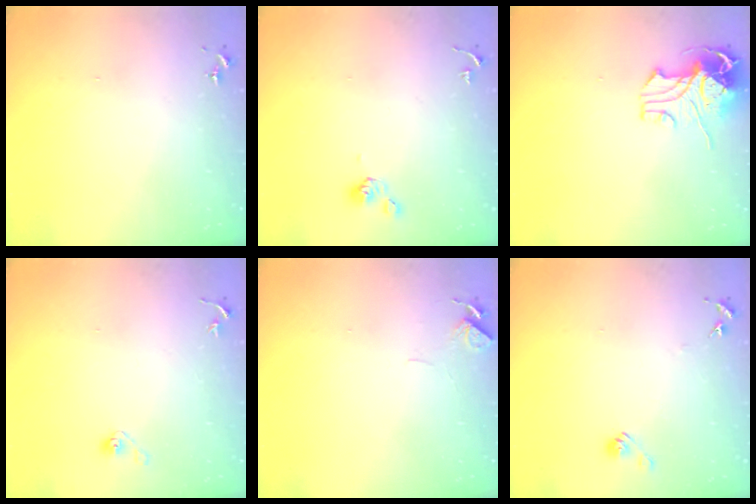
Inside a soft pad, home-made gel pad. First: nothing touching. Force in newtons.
{"total": 5.1, "press": 4.9, "slide": 1.4}
{"total": 10.7, "press": 10.6, "slide": 1.8}
{"total": 3.9, "press": 3.4, "slide": 1.9}
{"total": 4.6, "press": 4.5, "slide": 0.4}
{"total": 6.2, "press": 6.2, "slide": 0.5}